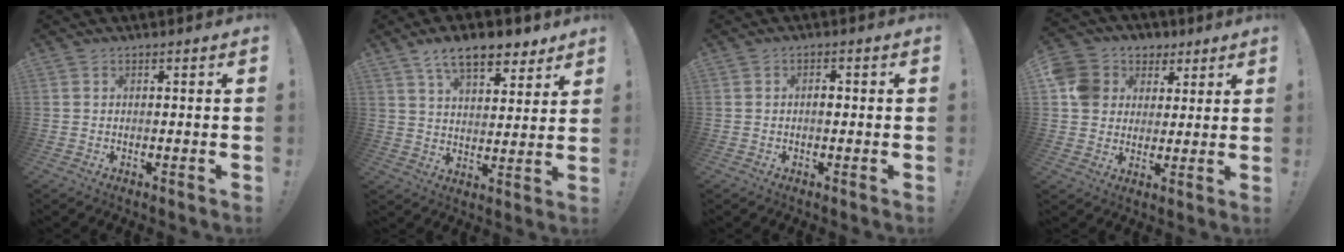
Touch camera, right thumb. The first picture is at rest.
{"total": 12.1, "force": [8.2, 5.2, 7.2], "torque": [-0.118, -0.034, 0.145]}
{"total": 1.6, "force": [-0.3, 0.9, 1.3], "torque": [-0.017, 0.002, -0.008]}
{"total": 10.9, "force": [2.8, 9.9, 3.5], "torque": [-0.039, -0.001, 0.061]}